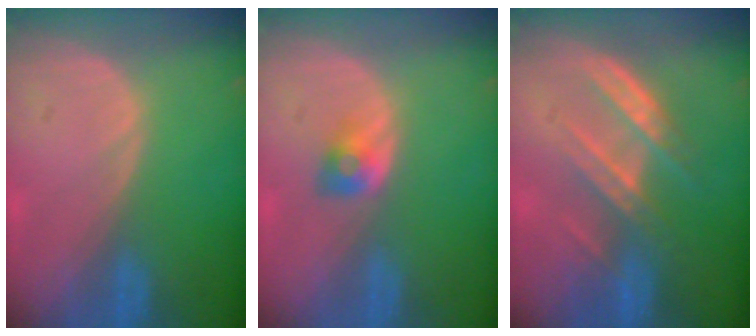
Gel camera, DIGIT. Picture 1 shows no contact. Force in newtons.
{"total": 2.6, "press": 2.4, "slide": 1.0}
{"total": 7.1, "press": 6.5, "slide": 3.0}